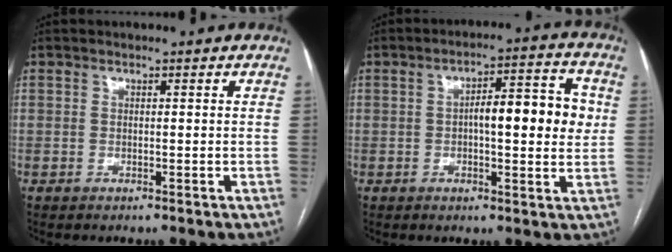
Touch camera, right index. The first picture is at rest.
{"total": 10.1, "force": [0.7, 2.7, 9.7], "torque": [-0.137, 0.025, 0.009]}